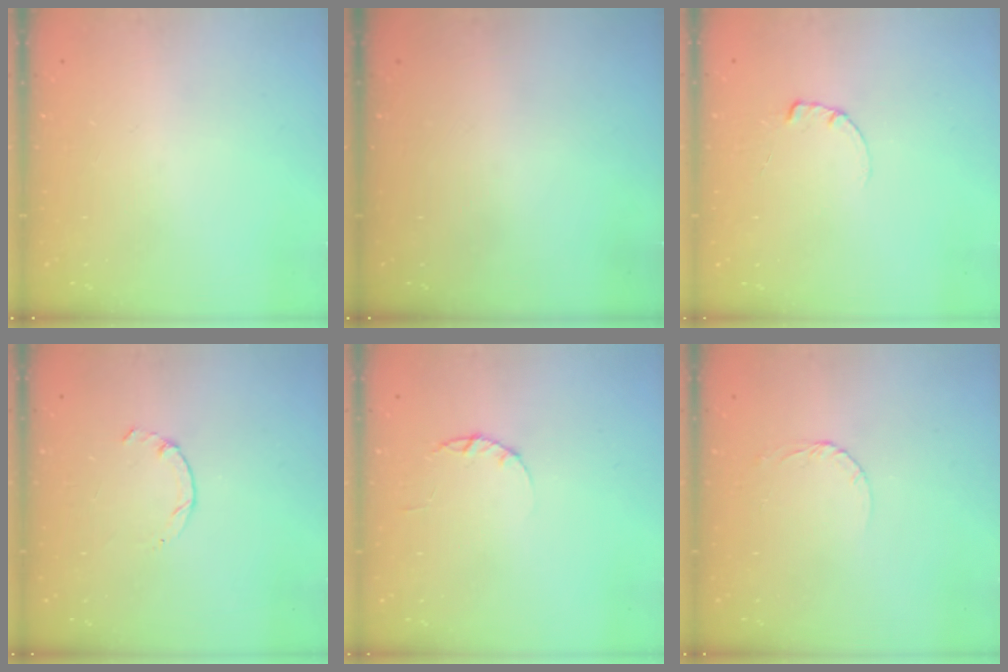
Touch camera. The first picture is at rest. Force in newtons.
{"total": 0.0}
{"total": 0.6, "press": 0.6, "slide": 0.1}
{"total": 1.3, "press": 1.2, "slide": 0.4}
{"total": 1.7, "press": 1.7, "slide": 0.3}
{"total": 2.6, "press": 2.6, "slide": 0.1}